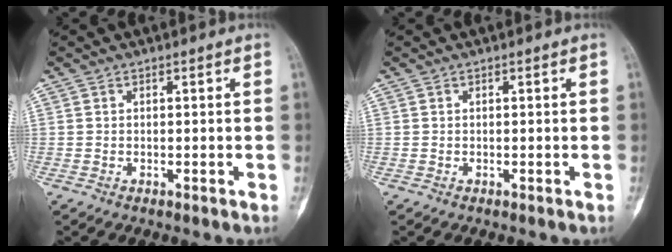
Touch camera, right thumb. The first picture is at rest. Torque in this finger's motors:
{"motor_torque": [0.00, 0.00, -0.02, -0.03, 0.00]}